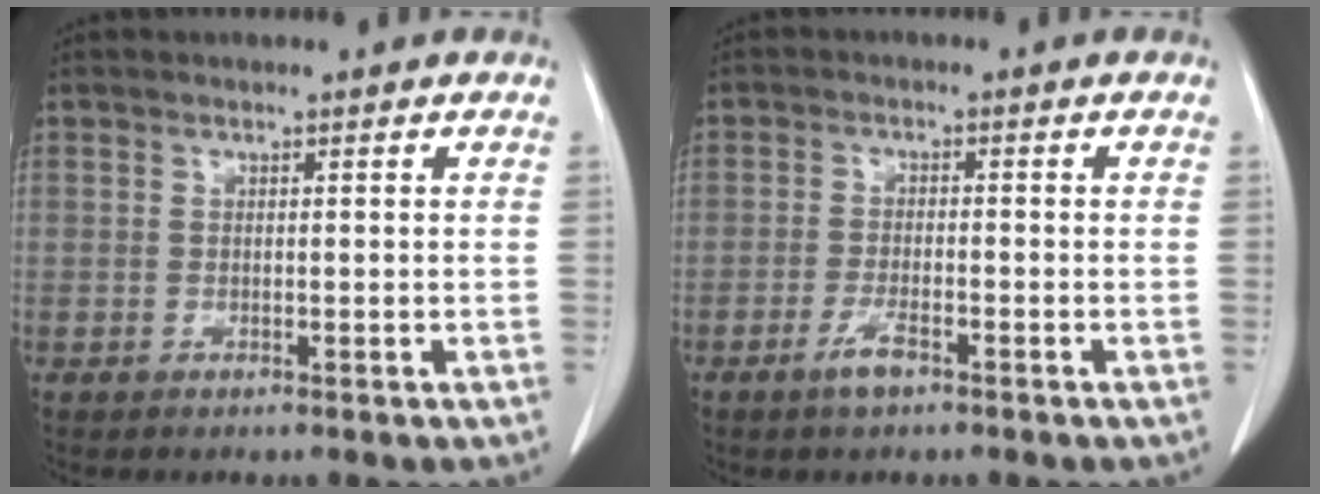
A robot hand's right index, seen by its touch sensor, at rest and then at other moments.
{"total": 3.1, "force": [-2.0, 0.6, 2.2], "torque": [-0.048, -0.002, -0.037]}